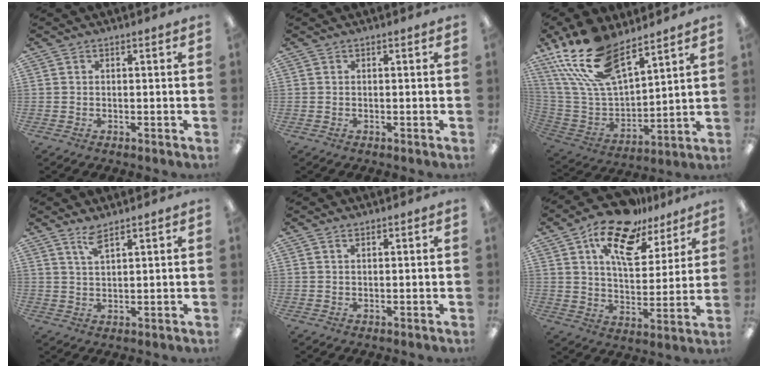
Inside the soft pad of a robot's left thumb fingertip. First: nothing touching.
{"total": 0.0}
{"total": 21.0, "force": [14.9, 8.7, 12.0], "torque": [-0.275, -0.084, 0.272]}
{"total": 4.2, "force": [3.3, 0.8, 2.5], "torque": [-0.058, -0.005, 0.059]}
{"total": 1.0, "force": [0.7, 0.4, 0.6], "torque": [-0.013, 0.000, 0.013]}
{"total": 17.3, "force": [11.4, 8.1, 10.2], "torque": [-0.168, -0.056, 0.196]}